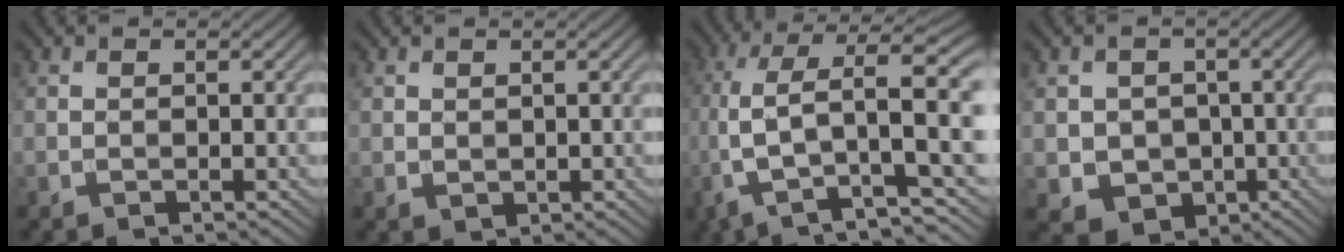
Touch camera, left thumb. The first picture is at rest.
{"total": 0.9, "force": [0.6, 0.6, 0.4], "torque": [-0.010, -0.004, 0.017]}
{"total": 14.6, "force": [1.0, 6.5, 13.1], "torque": [-0.274, -0.001, 0.026]}
{"total": 5.4, "force": [-0.8, 4.9, 2.0], "torque": [-0.054, -0.019, -0.024]}